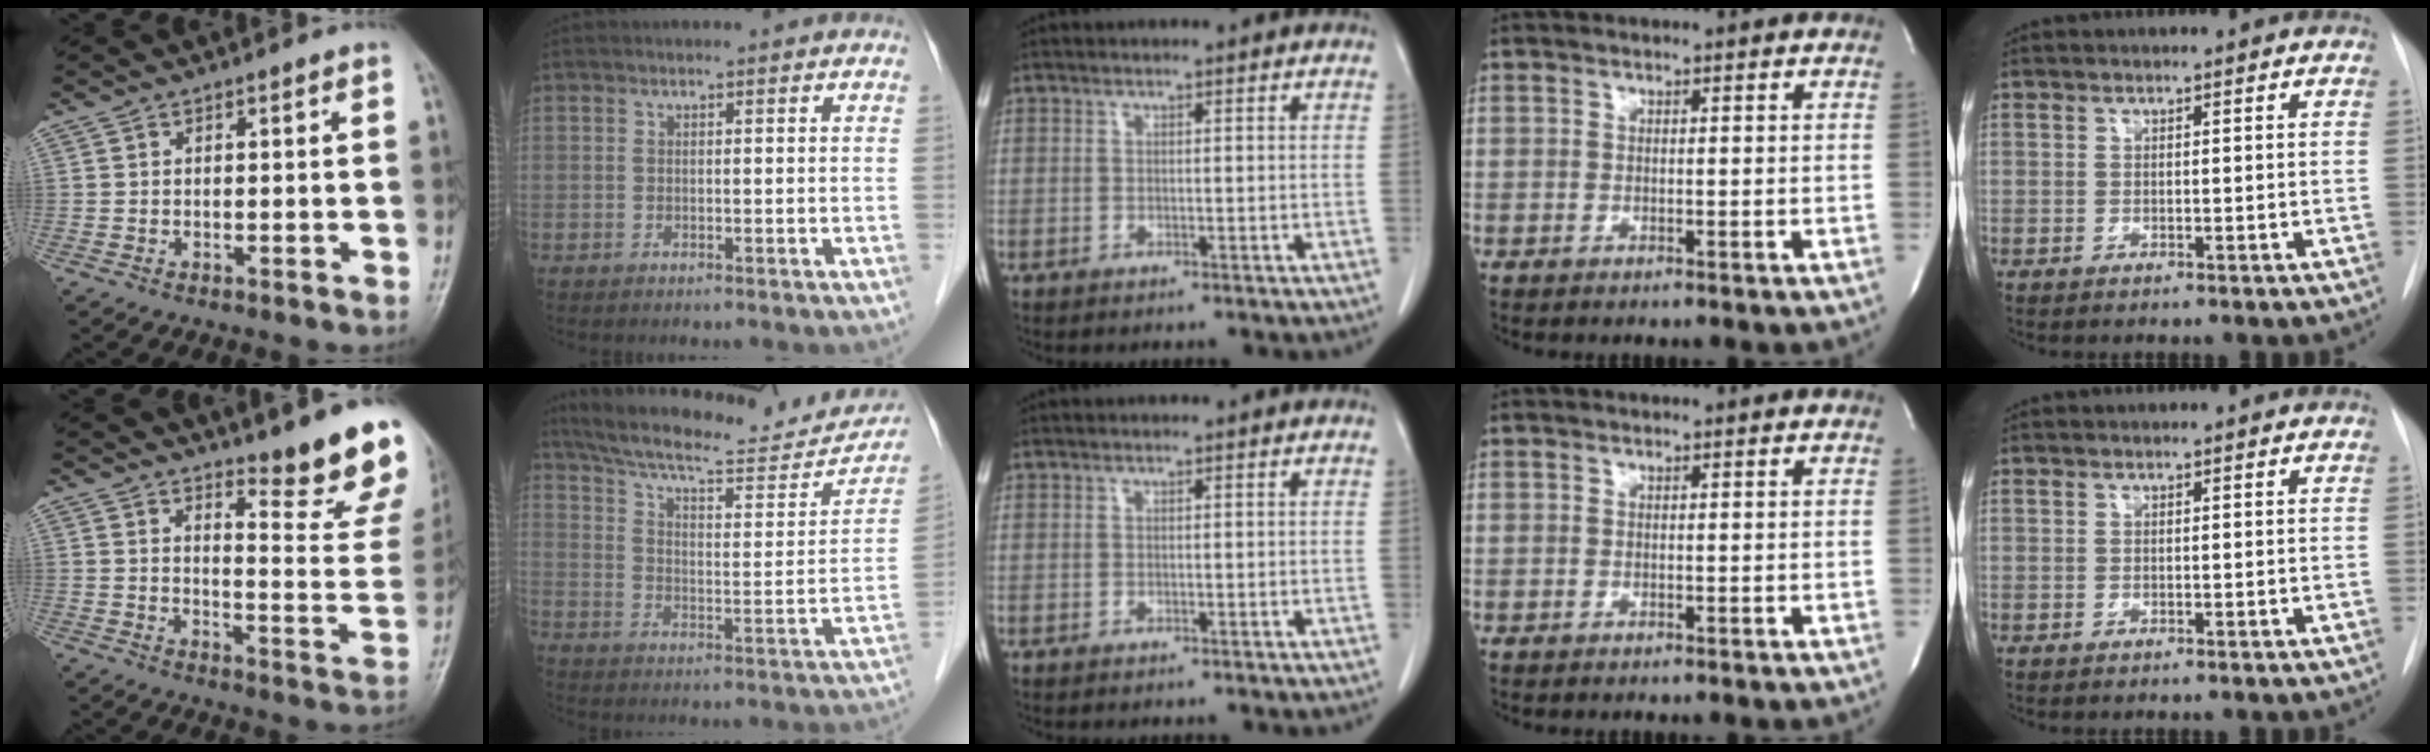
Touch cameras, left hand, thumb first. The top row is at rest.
{"thumb": {"total": 14.2, "force": [11.6, 1.4, 8.0], "torque": [-0.081, -0.124, 0.149]}, "index": {"total": 21.4, "force": [19.3, 4.1, 8.2], "torque": [-0.130, -0.005, 0.268]}}